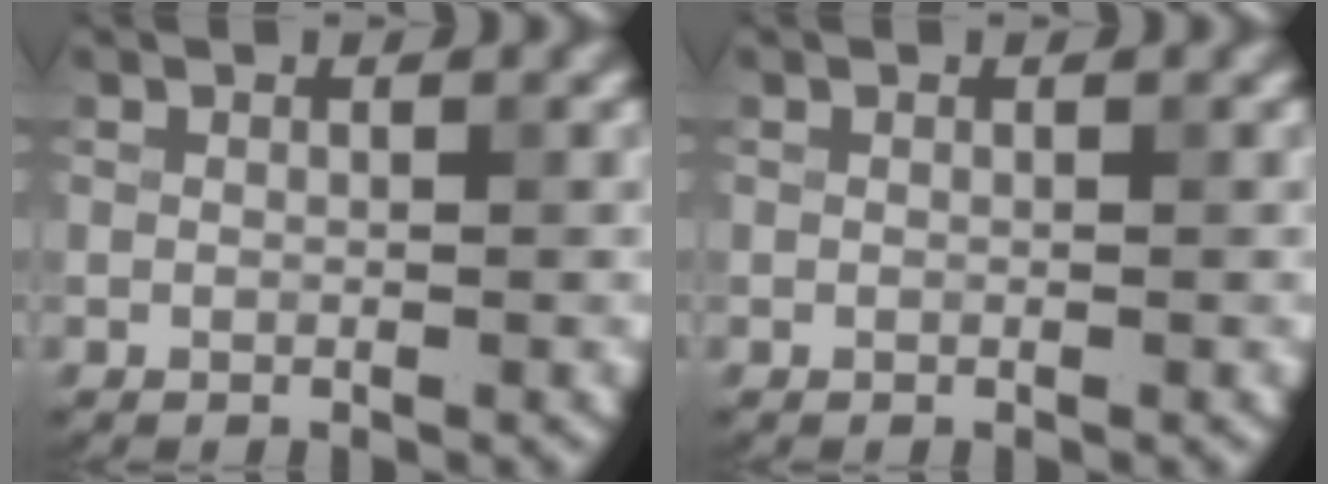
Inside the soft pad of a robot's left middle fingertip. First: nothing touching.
{"total": 0.0}